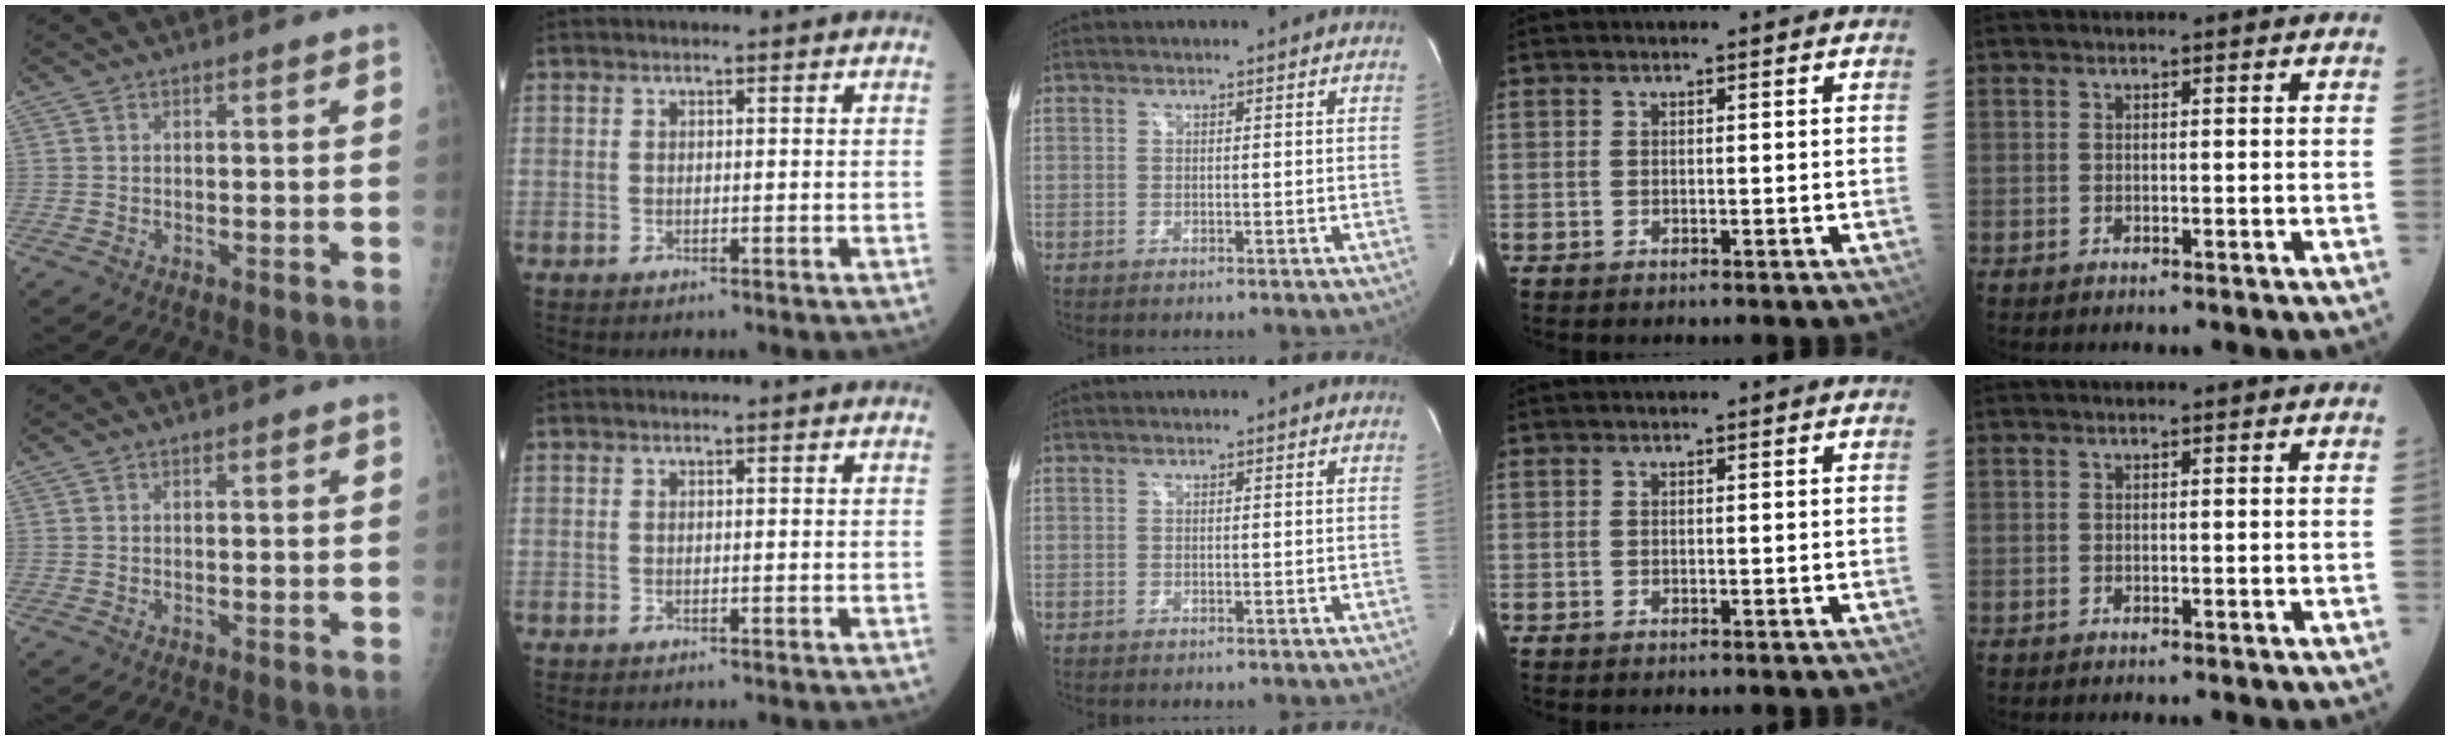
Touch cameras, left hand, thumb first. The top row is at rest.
{}